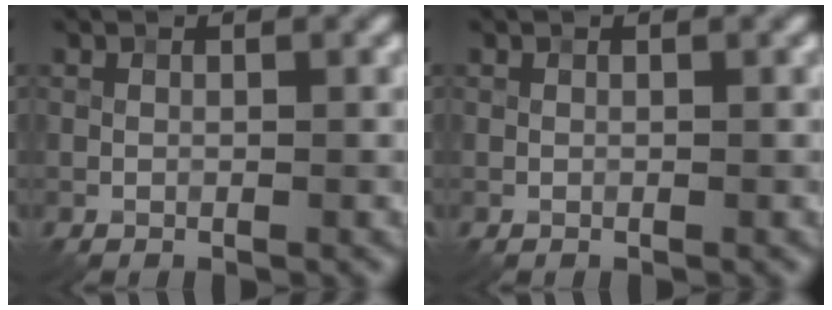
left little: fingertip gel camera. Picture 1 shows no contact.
{"total": 0.0}